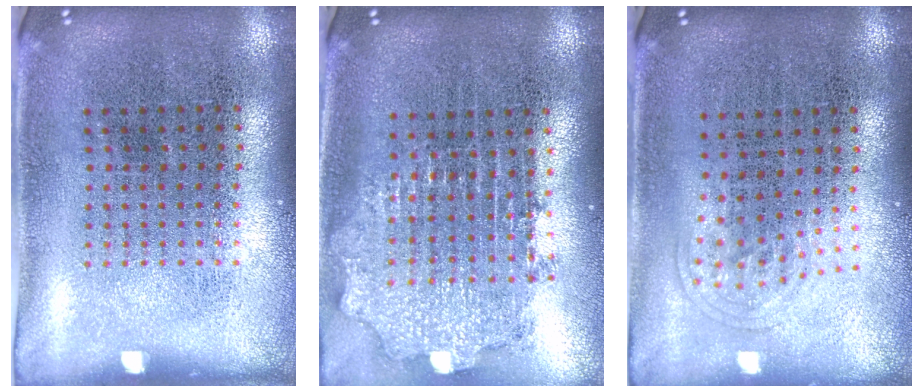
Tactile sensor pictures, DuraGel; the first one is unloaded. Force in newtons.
{"total": 2.0, "press": 1.5, "slide": 1.3}
{"total": 1.0, "press": 0.6, "slide": 0.8}